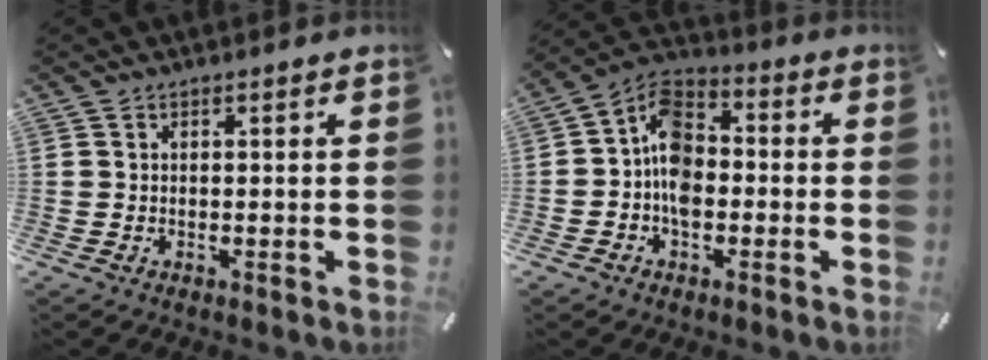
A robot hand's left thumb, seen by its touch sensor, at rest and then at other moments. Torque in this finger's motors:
{"motor_torque": [-0.01, 0.88, 0.89, -0.03, 0.38]}